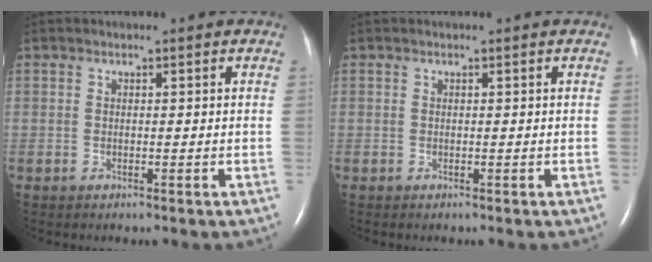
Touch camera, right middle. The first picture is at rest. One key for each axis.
{"total": 0.0}